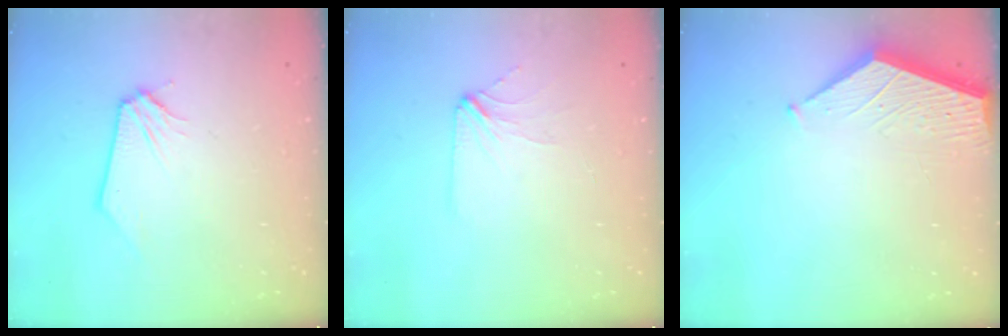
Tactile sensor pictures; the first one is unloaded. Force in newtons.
{"total": 2.8, "press": 2.8, "slide": 0.4}
{"total": 3.4, "press": 3.4, "slide": 0.4}